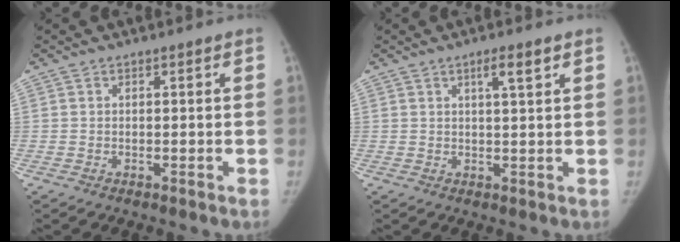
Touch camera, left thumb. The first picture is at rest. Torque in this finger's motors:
{"motor_torque": [-0.03, -0.38, 0.59, -0.64, 0.08]}